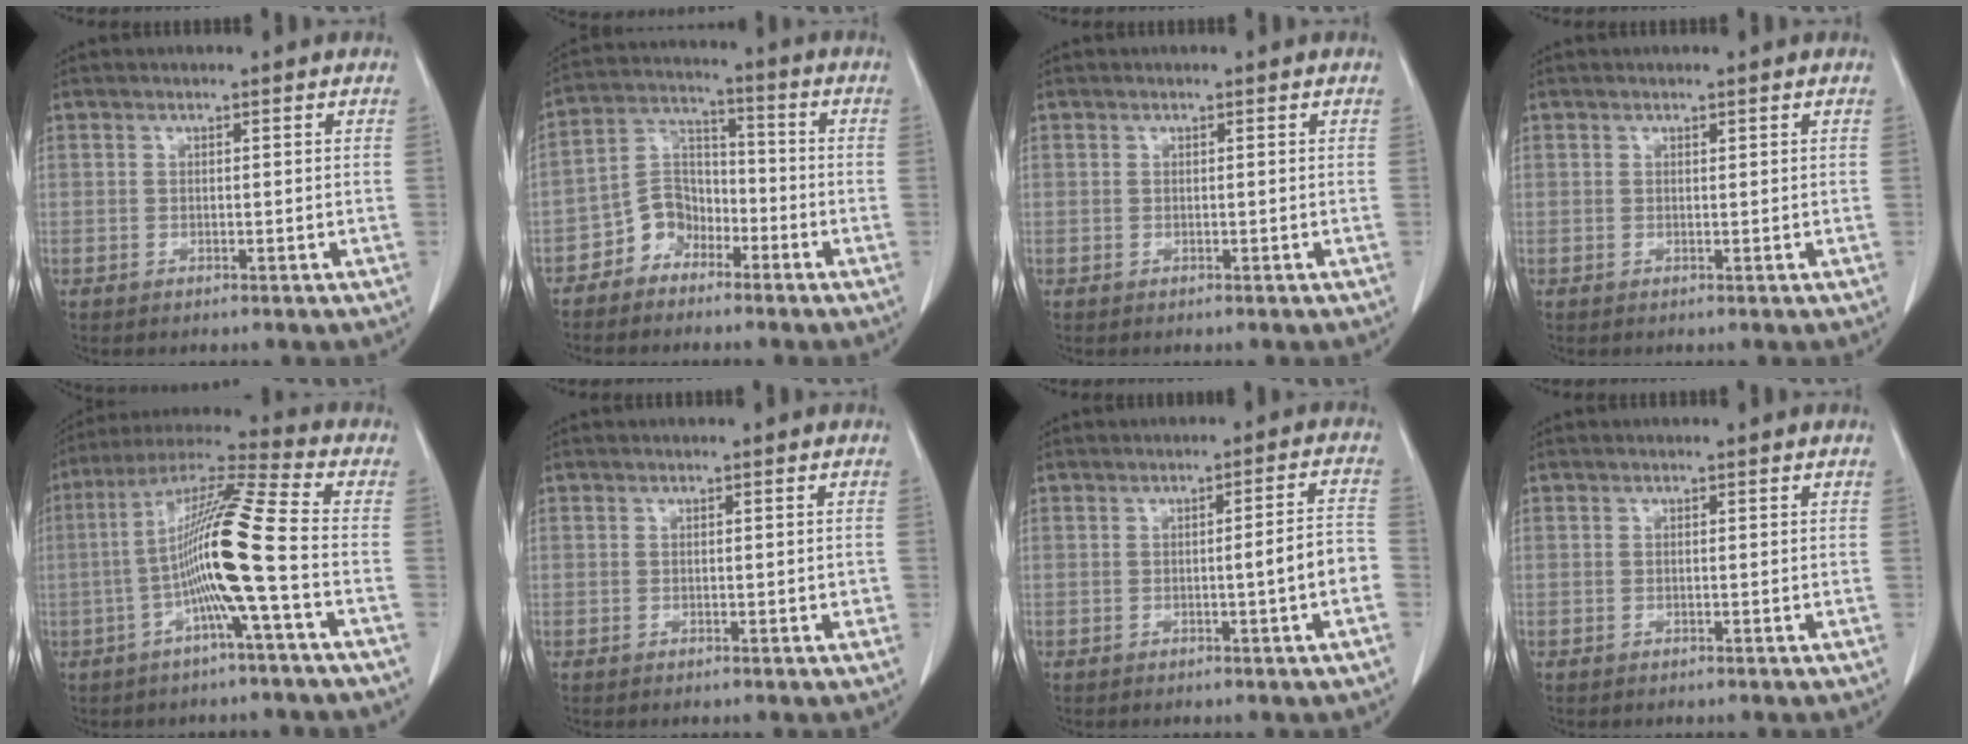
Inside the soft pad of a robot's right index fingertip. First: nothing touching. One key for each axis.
{"total": 6.7, "fx": -4.1, "fy": 4.7, "fz": 2.2, "tx": -0.043, "ty": 0.019, "tz": -0.079}
{"total": 0.0}
{"total": 0.0}
{"total": 13.4, "fx": -2.7, "fy": -1.3, "fz": 13.1, "tx": -0.243, "ty": 0.014, "tz": -0.062}
{"total": 1.1, "fx": -0.1, "fy": 0.6, "fz": 1.0, "tx": -0.011, "ty": 0.001, "tz": 0.000}
{"total": 5.1, "fx": -1.4, "fy": -0.4, "fz": 4.9, "tx": -0.063, "ty": 0.009, "tz": -0.021}
{"total": 0.0}